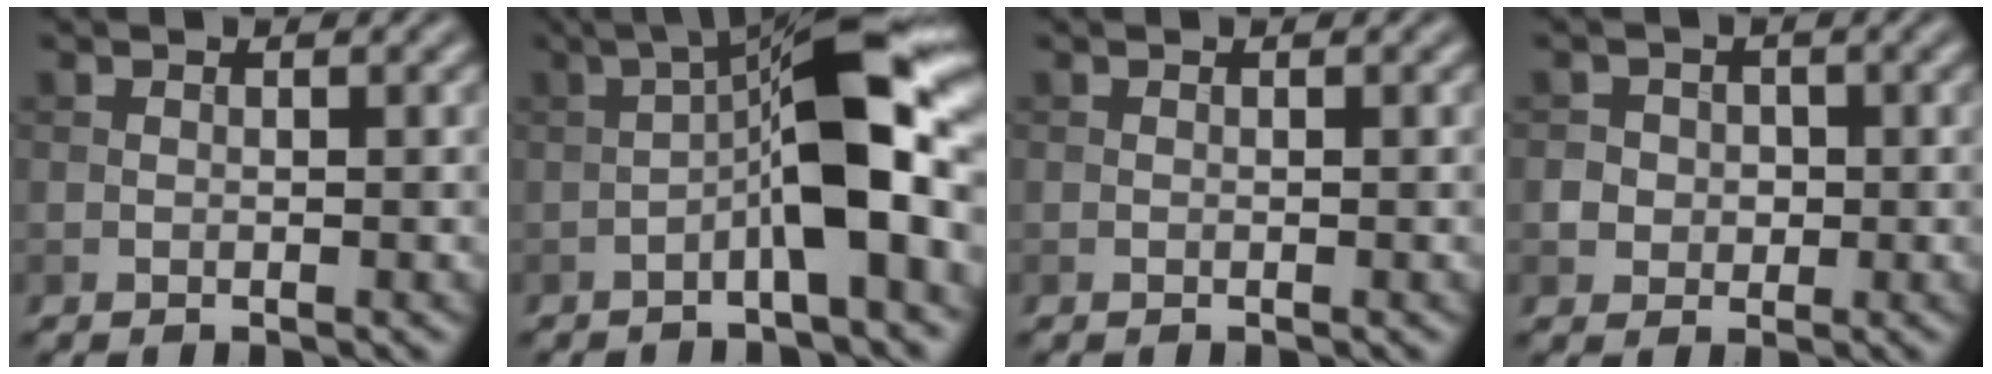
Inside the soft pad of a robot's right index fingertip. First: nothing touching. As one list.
[{"total": 9.8, "force": [-1.8, 2.0, 9.5], "torque": [-0.141, 0.026, -0.040]}, {"total": 0.0}, {"total": 3.1, "force": [0.0, 3.0, 0.8], "torque": [-0.002, 0.008, -0.002]}]